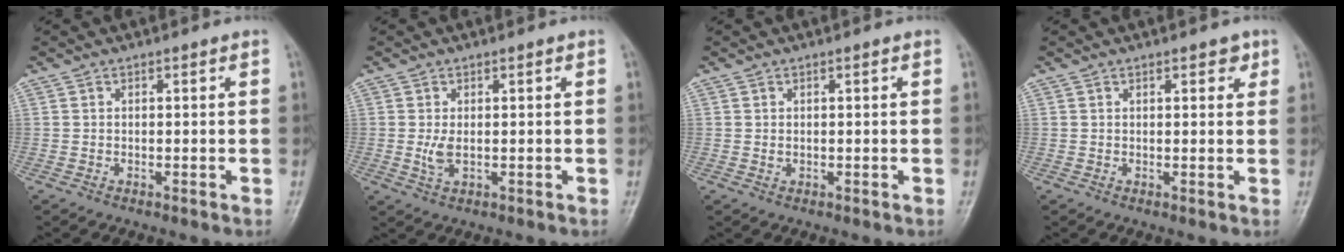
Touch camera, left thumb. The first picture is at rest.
{"total": 3.0, "force": [0.2, 1.4, 2.6], "torque": [-0.052, -0.005, 0.008]}
{"total": 0.9, "force": [0.2, 0.5, 0.7], "torque": [-0.012, 0.002, 0.008]}
{"total": 2.4, "force": [1.4, 1.2, 1.6], "torque": [-0.008, -0.004, 0.015]}